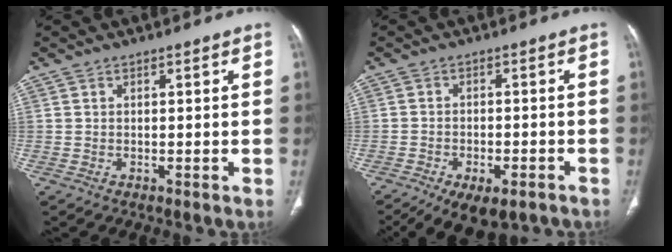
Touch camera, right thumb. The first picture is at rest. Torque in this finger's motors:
{"motor_torque": [4.57, 0.45, 0.96, -1.68, 0.13]}